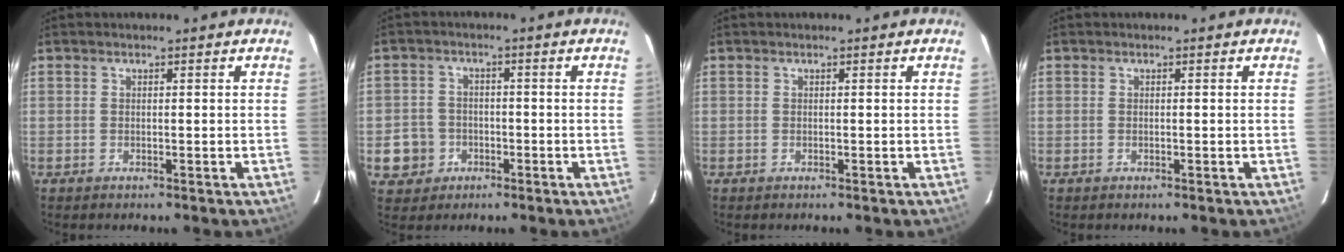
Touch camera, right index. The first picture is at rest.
{"total": 6.1, "force": [-2.0, 5.7, 0.8], "torque": [-0.030, 0.021, -0.026]}
{"total": 0.0}
{"total": 0.0}